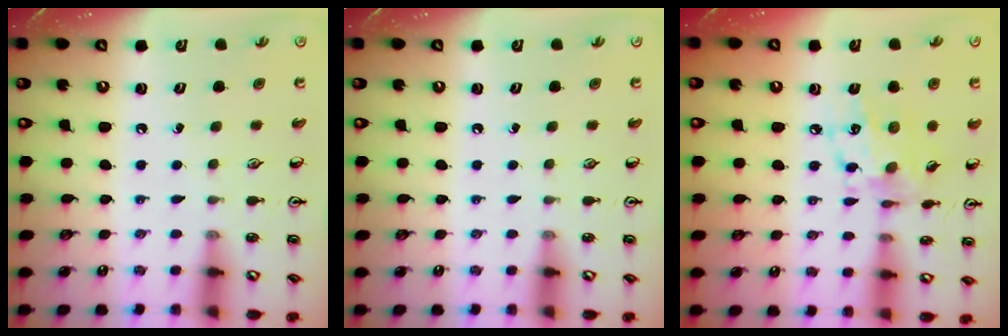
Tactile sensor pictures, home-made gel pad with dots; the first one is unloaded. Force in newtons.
{"total": 0.0}
{"total": 10.9, "press": 10.9, "slide": 0.7}